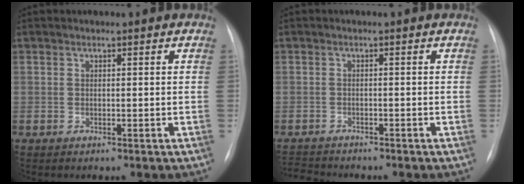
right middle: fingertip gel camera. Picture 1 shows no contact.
{"total": 3.7, "force": [-3.7, 0.2, 0.2], "torque": [-0.006, -0.016, -0.062]}